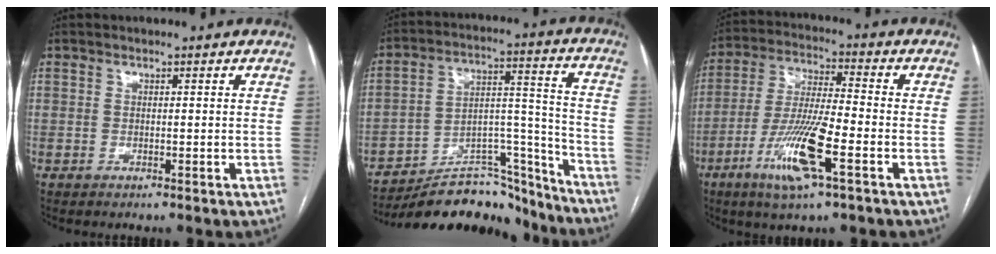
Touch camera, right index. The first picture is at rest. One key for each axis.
{"total": 21.2, "fx": -19.8, "fy": 5.3, "fz": 5.7, "tx": -0.082, "ty": 0.042, "tz": -0.304}
{"total": 12.4, "fx": -5.4, "fy": 1.2, "fz": 11.1, "tx": -0.224, "ty": -0.015, "tz": -0.101}